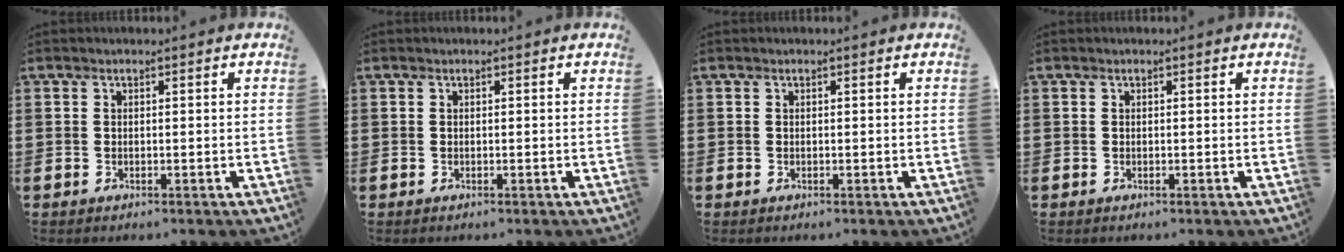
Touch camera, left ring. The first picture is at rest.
{"total": 0.0}
{"total": 0.0}
{"total": 0.0}